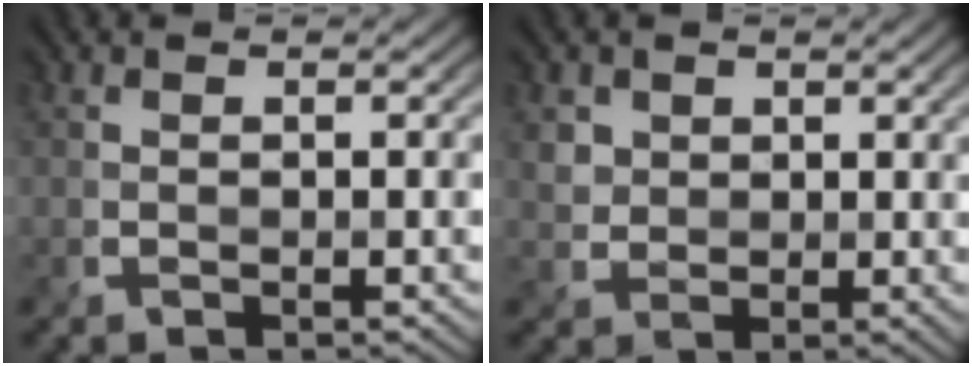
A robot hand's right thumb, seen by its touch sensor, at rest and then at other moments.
{"total": 2.8, "force": [1.5, 2.3, 0.6], "torque": [-0.024, -0.007, 0.031]}